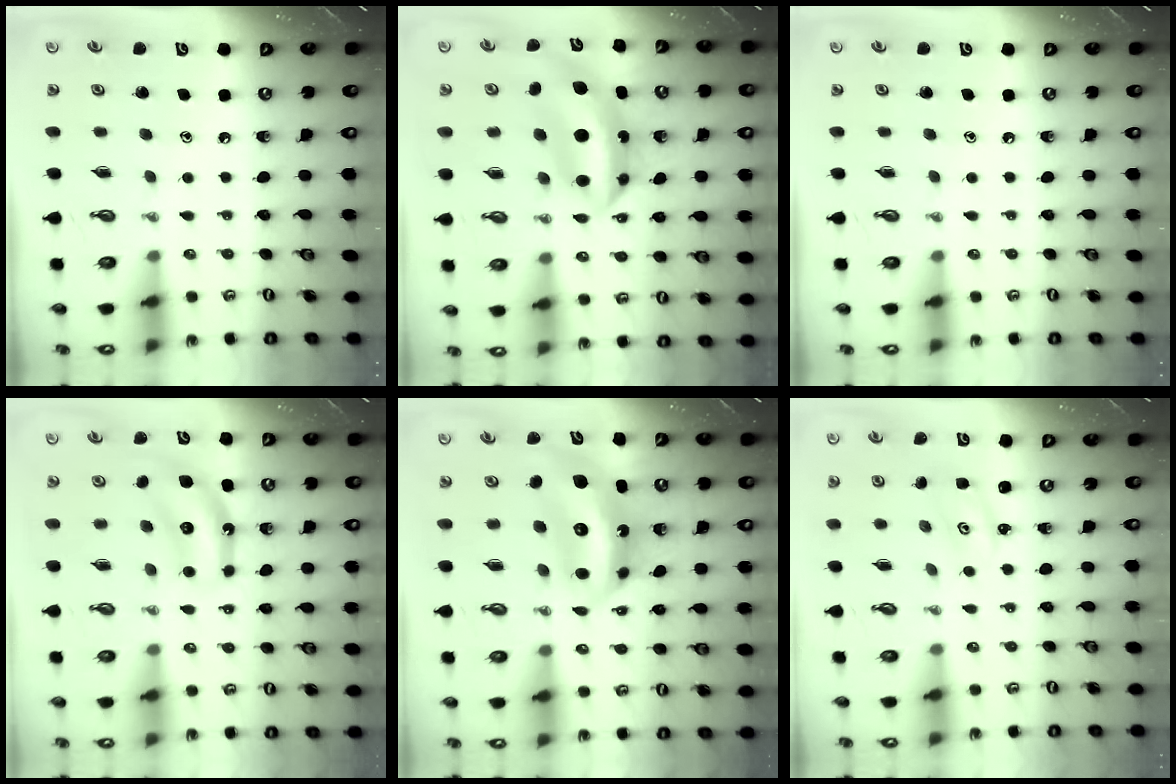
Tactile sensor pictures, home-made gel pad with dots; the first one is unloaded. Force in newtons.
{"total": 9.6, "press": 9.6, "slide": 0.7}
{"total": 0.0}
{"total": 7.4, "press": 7.4, "slide": 0.3}
{"total": 10.3, "press": 10.3, "slide": 1.1}
{"total": 2.1, "press": 2.1, "slide": 0.2}